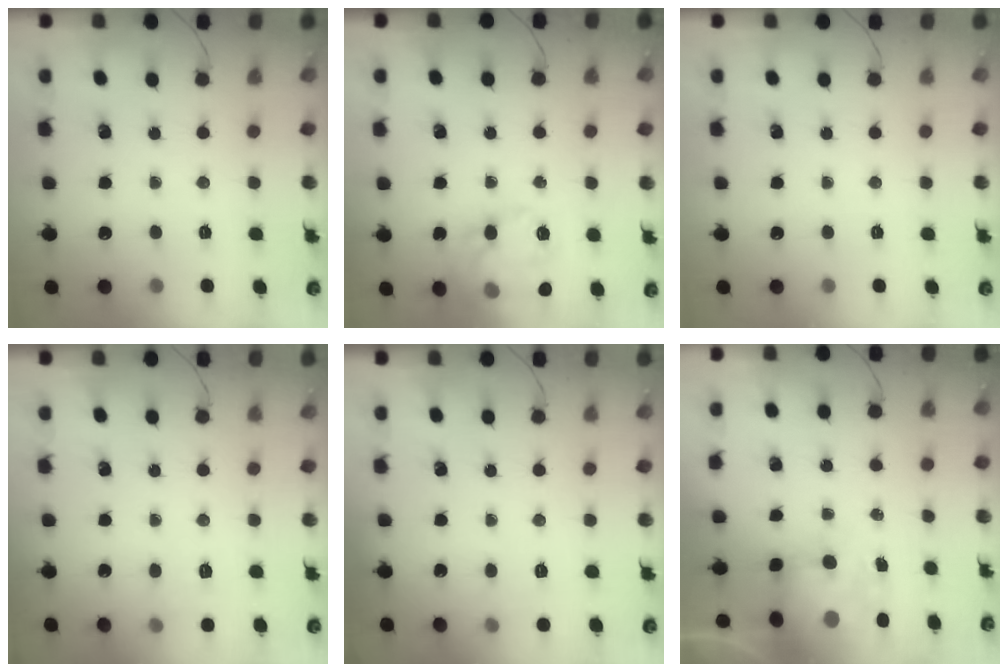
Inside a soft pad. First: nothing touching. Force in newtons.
{"total": 18.3, "press": 18.2, "slide": 1.9}
{"total": 0.0}
{"total": 4.9, "press": 4.7, "slide": 1.4}
{"total": 6.3, "press": 6.1, "slide": 1.5}
{"total": 6.7, "press": 6.5, "slide": 1.4}